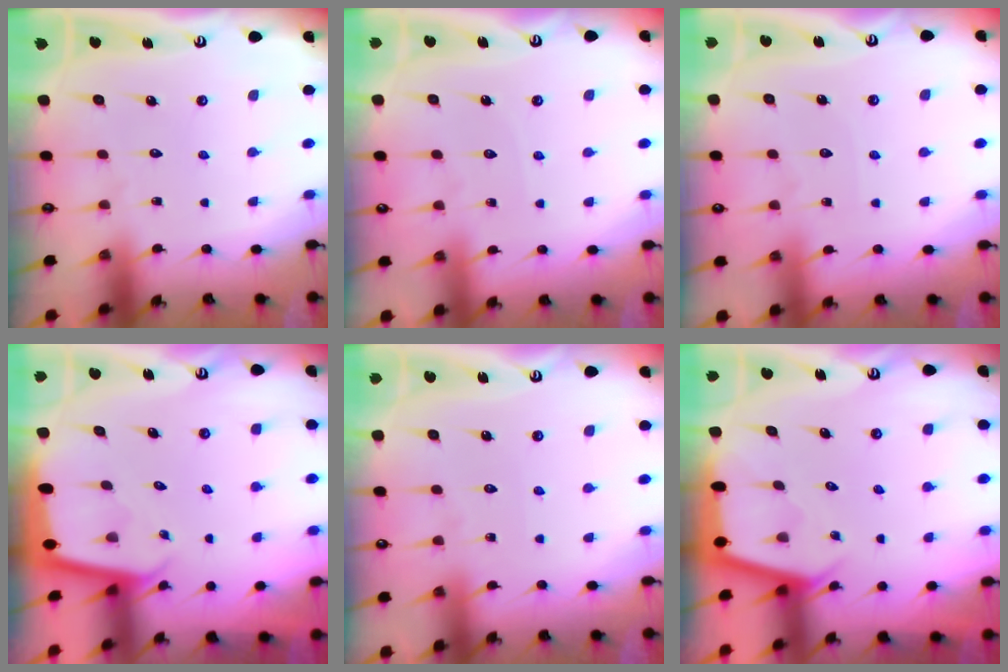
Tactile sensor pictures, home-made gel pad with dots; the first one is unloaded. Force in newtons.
{"total": 2.7, "press": 2.6, "slide": 0.4}
{"total": 2.7, "press": 2.7, "slide": 0.4}
{"total": 1.7, "press": 1.7, "slide": 0.0}
{"total": 2.8, "press": 2.8, "slide": 0.4}
{"total": 2.4, "press": 2.4, "slide": 0.2}